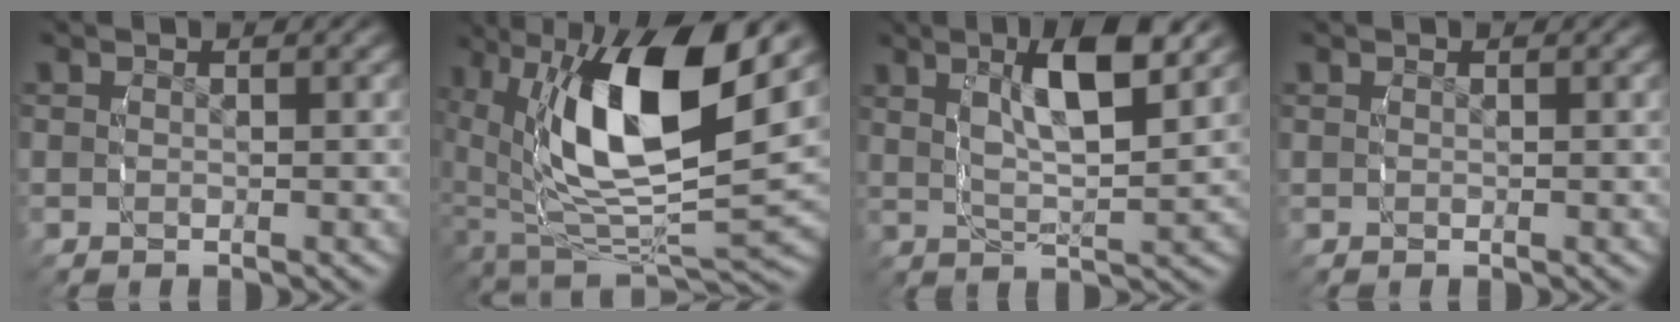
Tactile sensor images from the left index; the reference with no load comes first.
{"total": 15.1, "force": [1.1, 7.9, 12.8], "torque": [-0.232, -0.028, 0.036]}
{"total": 6.2, "force": [2.4, 1.4, 5.6], "torque": [-0.088, 0.008, 0.042]}
{"total": 0.0}